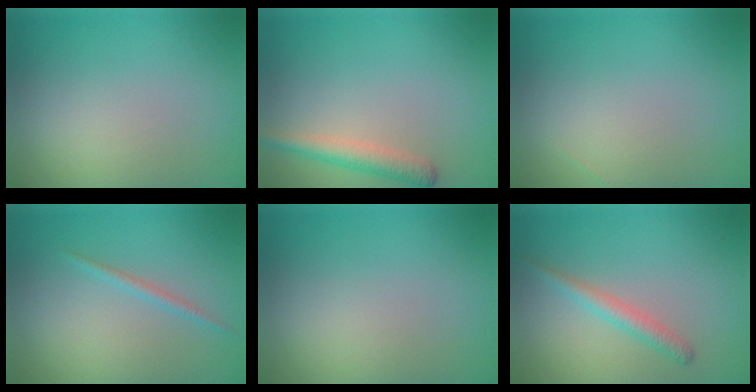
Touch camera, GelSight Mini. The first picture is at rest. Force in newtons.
{"total": 2.4, "press": 2.4, "slide": 0.1}
{"total": 0.0}
{"total": 1.0, "press": 1.0, "slide": 0.0}
{"total": 0.0}
{"total": 1.7, "press": 1.7, "slide": 0.1}